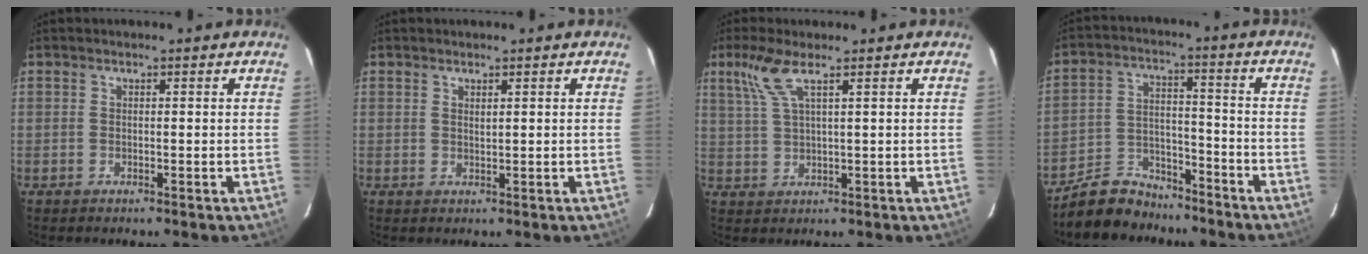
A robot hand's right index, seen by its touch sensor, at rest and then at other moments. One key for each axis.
{"total": 1.0, "fx": 0.6, "fy": 0.3, "fz": 0.7, "tx": -0.013, "ty": 0.001, "tz": 0.011}
{"total": 5.9, "fx": 3.4, "fy": 1.3, "fz": 4.7, "tx": -0.106, "ty": 0.009, "tz": 0.073}
{"total": 10.4, "fx": -8.9, "fy": 4.7, "fz": 2.3, "tx": -0.067, "ty": 0.022, "tz": -0.148}